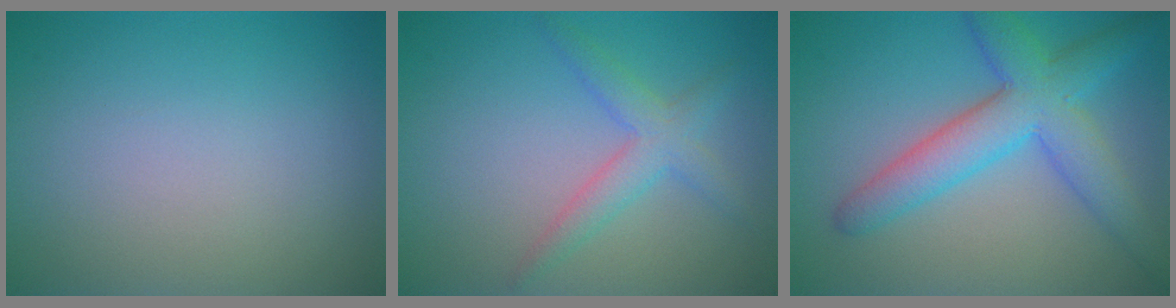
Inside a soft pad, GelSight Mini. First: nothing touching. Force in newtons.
{"total": 2.9, "press": 2.9, "slide": 0.1}
{"total": 6.5, "press": 6.5, "slide": 0.3}